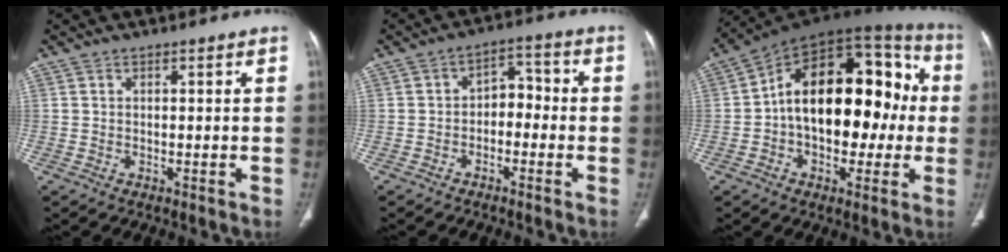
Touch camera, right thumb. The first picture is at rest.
{"total": 5.6, "force": [-1.5, 3.9, 3.7], "torque": [-0.031, 0.036, -0.035]}
{"total": 24.5, "force": [-0.2, 14.3, 19.9], "torque": [-0.267, 0.055, -0.011]}